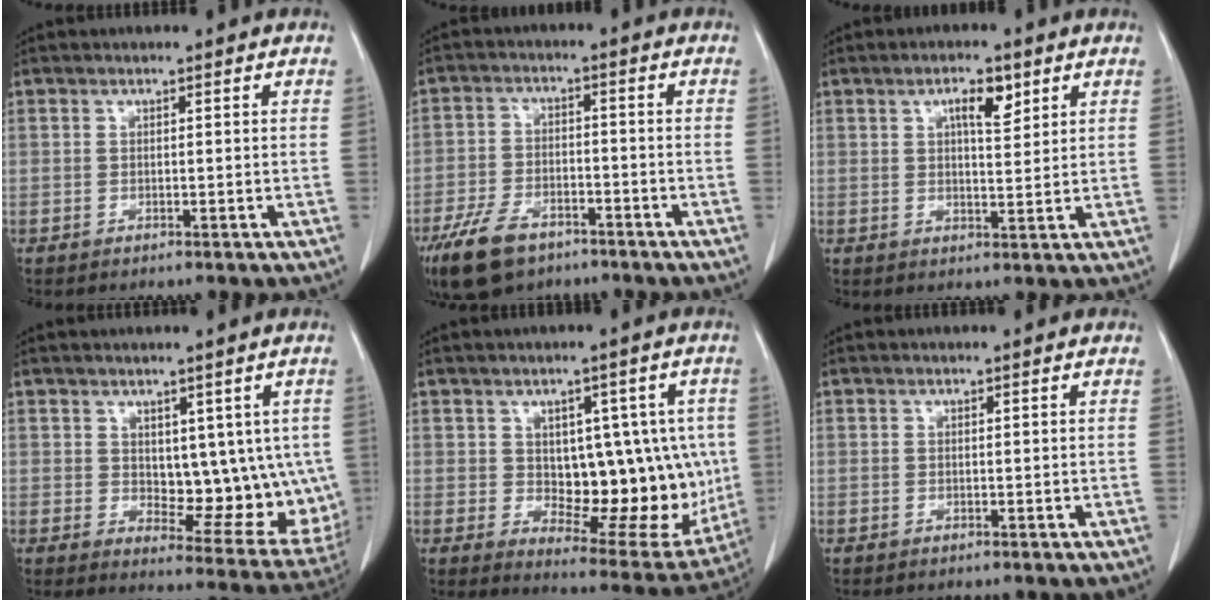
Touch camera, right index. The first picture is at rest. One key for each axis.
{"total": 10.1, "fx": -6.6, "fy": 5.3, "fz": 5.5, "tx": -0.110, "ty": -0.008, "tz": -0.111}
{"total": 4.6, "fx": 2.3, "fy": 1.4, "fz": 3.7, "tx": -0.061, "ty": 0.001, "tz": 0.038}
{"total": 12.6, "fx": 1.6, "fy": 6.7, "fz": 10.5, "tx": -0.122, "ty": -0.007, "tz": 0.038}
{"total": 15.9, "fx": 0.2, "fy": 8.2, "fz": 13.7, "tx": -0.167, "ty": 0.007, "tz": 0.029}
{"total": 0.0}